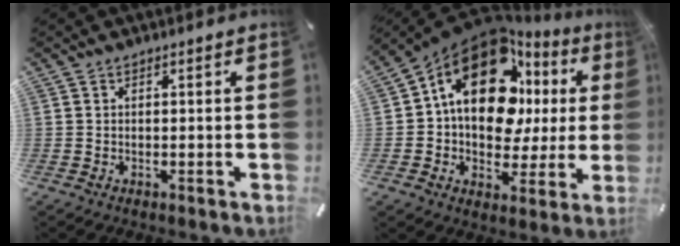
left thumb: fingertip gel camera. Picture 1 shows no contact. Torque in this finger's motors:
{"motor_torque": [2.17, 2.17, 1.41, -0.75, 0.36]}